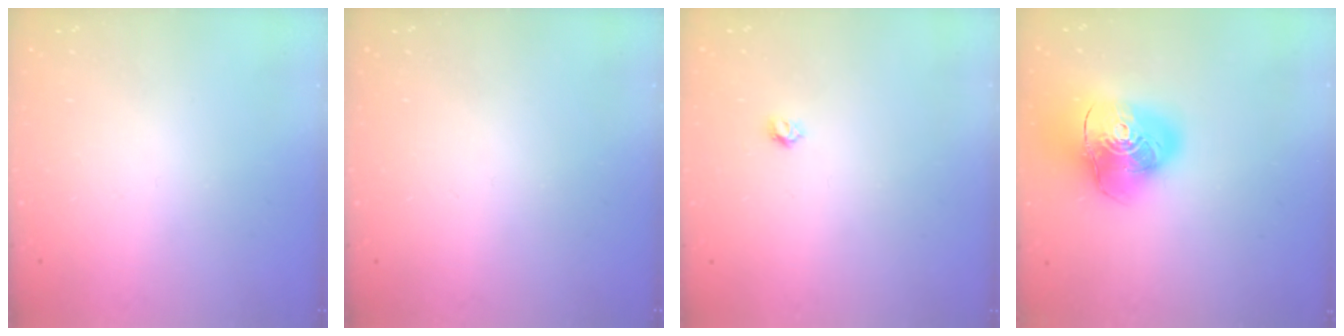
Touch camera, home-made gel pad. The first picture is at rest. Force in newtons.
{"total": 0.0}
{"total": 3.3, "press": 3.3, "slide": 0.3}
{"total": 18.0, "press": 17.8, "slide": 2.4}